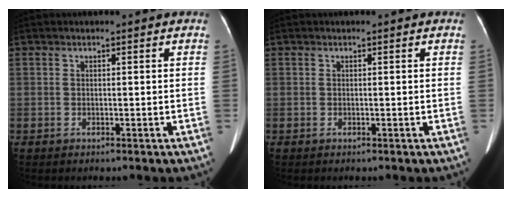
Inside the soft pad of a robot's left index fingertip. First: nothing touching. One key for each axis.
{"total": 0.0}